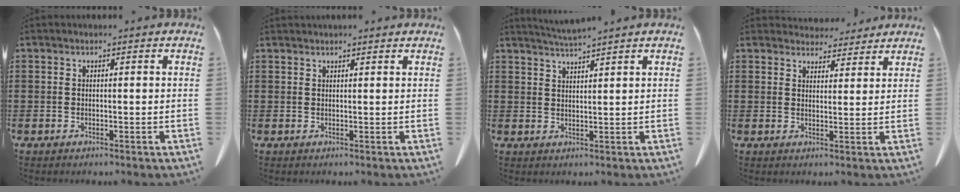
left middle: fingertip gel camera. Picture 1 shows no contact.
{"total": 0.9, "force": [0.9, 0.1, 0.2], "torque": [-0.005, 0.000, 0.016]}
{"total": 2.7, "force": [2.5, -0.5, 0.7], "torque": [-0.021, -0.005, 0.046]}
{"total": 3.9, "force": [3.8, 1.1, 0.3], "torque": [-0.008, -0.015, 0.069]}